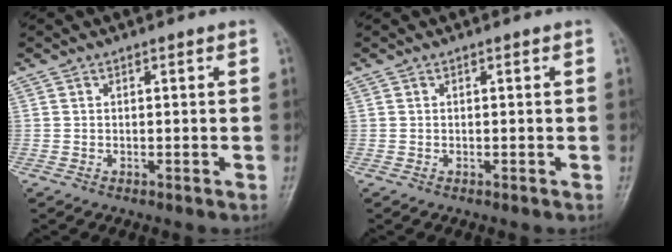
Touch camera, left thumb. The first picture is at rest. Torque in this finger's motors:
{"motor_torque": [0.00, 0.00, 0.01, -0.01, 0.00]}